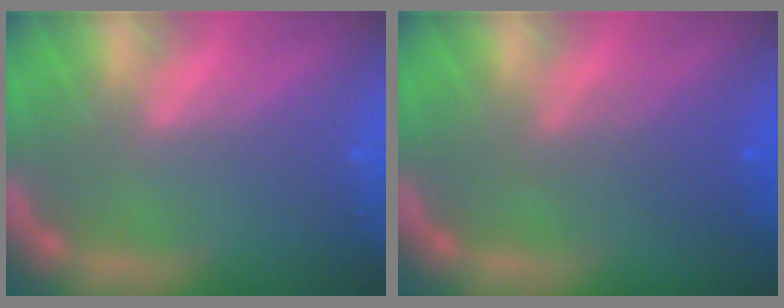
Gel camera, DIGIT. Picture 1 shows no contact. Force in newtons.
{"total": 3.0}